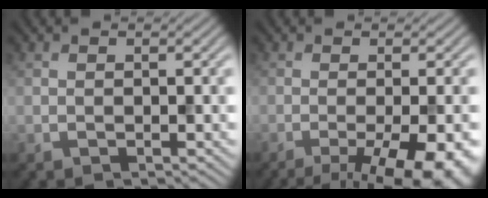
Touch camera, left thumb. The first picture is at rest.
{"total": 11.7, "force": [-5.5, 3.5, 9.7], "torque": [-0.118, -0.010, -0.065]}